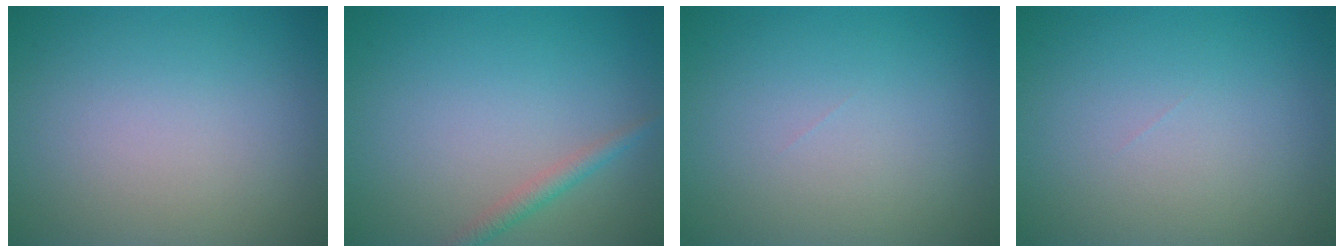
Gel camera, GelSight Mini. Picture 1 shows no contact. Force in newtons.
{"total": 1.5, "press": 1.5, "slide": 0.0}
{"total": 0.0}
{"total": 0.0}